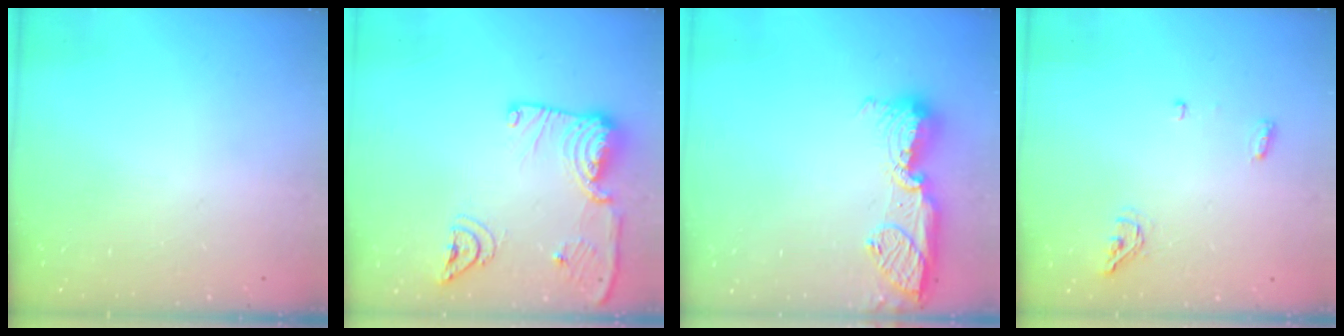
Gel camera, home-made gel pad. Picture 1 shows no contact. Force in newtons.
{"total": 16.4, "press": 16.3, "slide": 2.0}
{"total": 14.9, "press": 13.8, "slide": 5.6}
{"total": 4.9, "press": 4.8, "slide": 1.0}